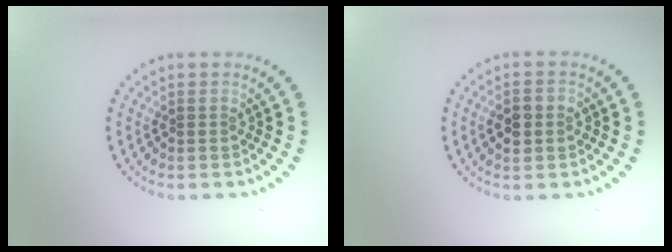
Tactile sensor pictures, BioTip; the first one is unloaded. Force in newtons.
{"total": 3.0, "press": 3.0, "slide": 0.2}